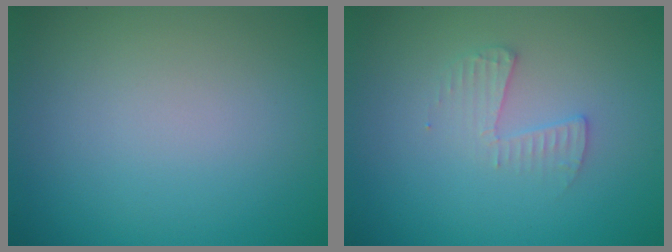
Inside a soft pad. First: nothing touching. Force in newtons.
{"total": 1.6, "press": 1.6, "slide": 0.1}